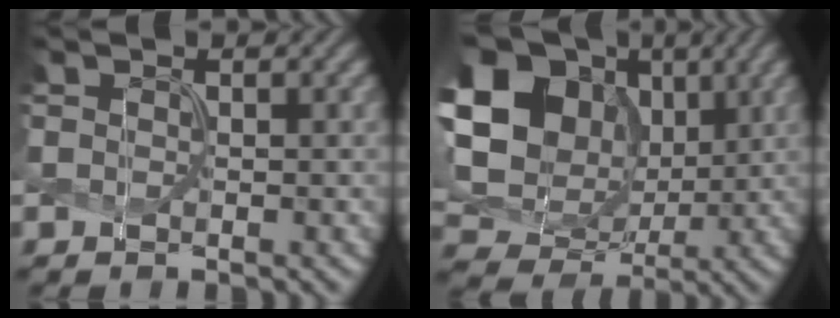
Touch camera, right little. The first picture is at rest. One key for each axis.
{"total": 17.2, "fx": 4.1, "fy": 13.4, "fz": 9.9, "tx": -0.233, "ty": 0.030, "tz": 0.076}